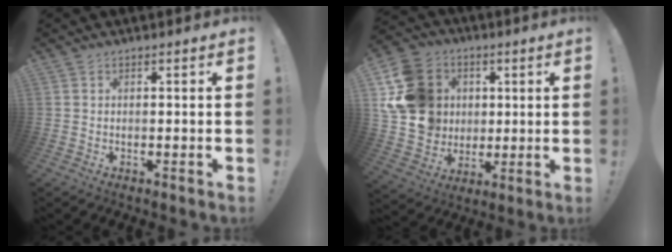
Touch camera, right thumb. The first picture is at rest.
{"total": 17.9, "force": [4.0, 15.8, 7.6], "torque": [-0.146, 0.001, 0.099]}